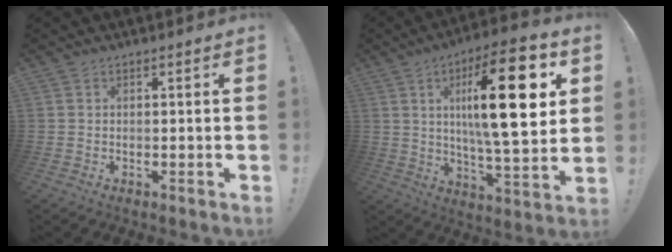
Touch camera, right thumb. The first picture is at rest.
{"total": 23.8, "force": [5.9, 6.5, 22.1], "torque": [-0.351, -0.016, 0.075]}